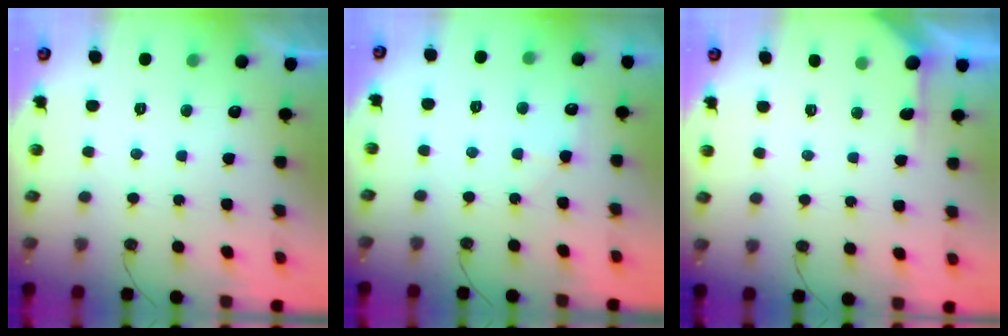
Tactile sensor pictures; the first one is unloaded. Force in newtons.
{"total": 6.5, "press": 6.5, "slide": 0.8}
{"total": 3.2, "press": 3.1, "slide": 0.4}